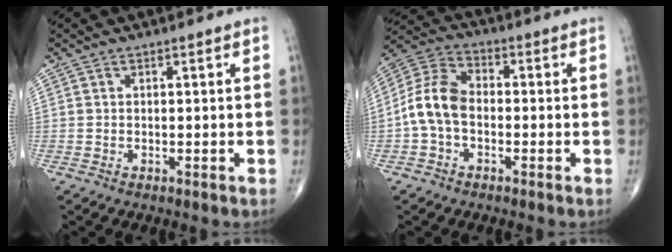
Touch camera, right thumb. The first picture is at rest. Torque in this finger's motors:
{"motor_torque": [0.37, 1.75, 0.50, -0.33, 0.08]}